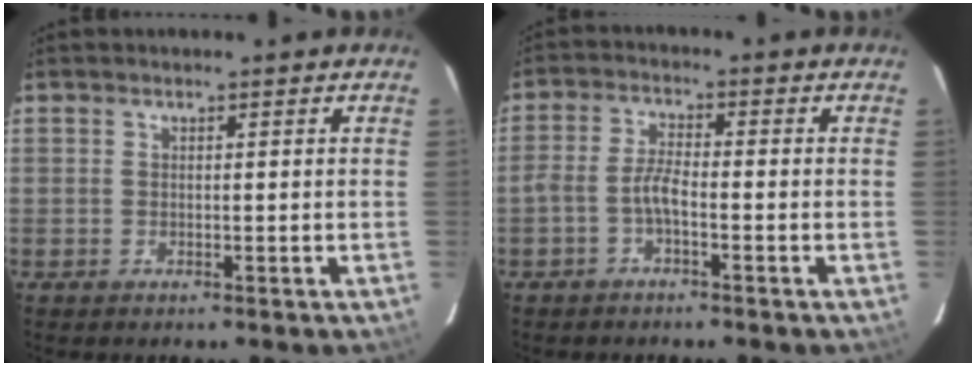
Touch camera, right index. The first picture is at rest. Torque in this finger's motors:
{"motor_torque": [0.59, -0.49, 0.38, 0.11]}